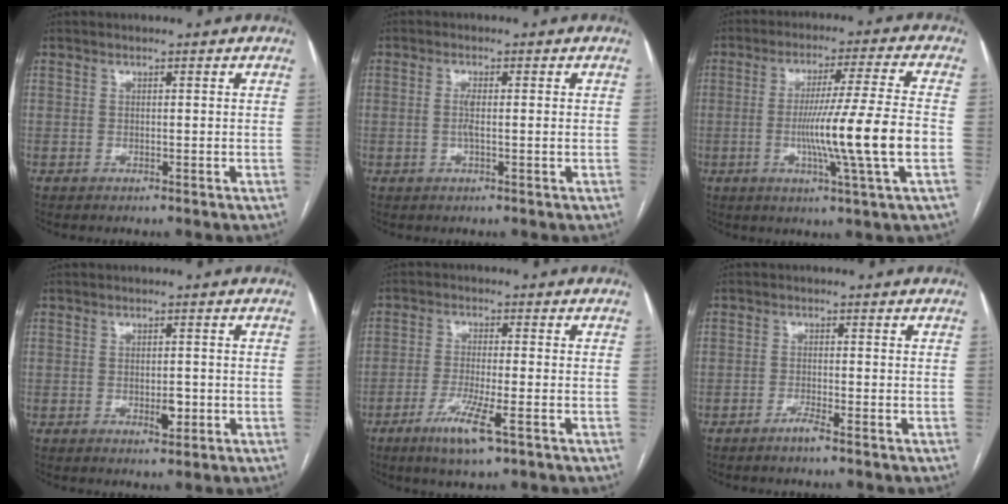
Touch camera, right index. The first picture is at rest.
{"total": 2.2, "force": [-0.1, 0.2, 2.2], "torque": [-0.047, -0.001, -0.002]}
{"total": 13.6, "force": [-2.8, -1.9, 13.2], "torque": [-0.230, -0.012, -0.049]}
{"total": 2.3, "force": [-0.6, 1.0, 2.0], "torque": [-0.032, -0.001, -0.004]}
{"total": 7.1, "force": [-3.9, 0.5, 5.9], "torque": [-0.116, -0.016, -0.068]}
{"total": 1.9, "force": [-1.5, -0.4, 1.1], "torque": [-0.028, -0.003, -0.030]}